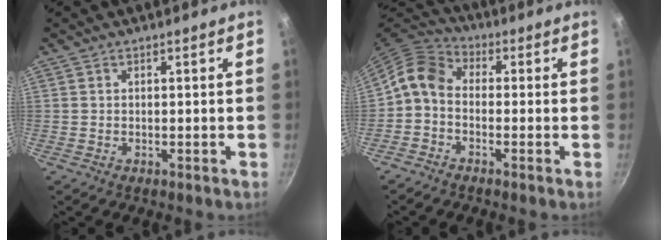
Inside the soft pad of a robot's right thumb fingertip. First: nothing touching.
{"total": 6.8, "force": [-1.6, 4.9, 4.5], "torque": [-0.088, 0.038, -0.051]}